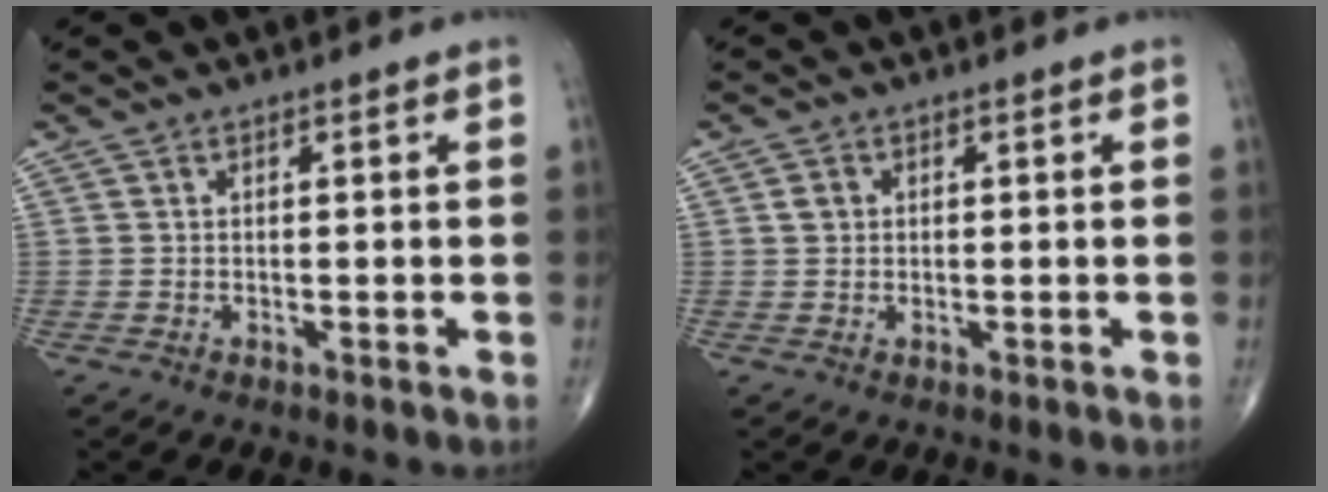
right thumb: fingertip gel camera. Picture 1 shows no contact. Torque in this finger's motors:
{"motor_torque": [0.29, 0.65, 0.25, 0.07, 0.00]}